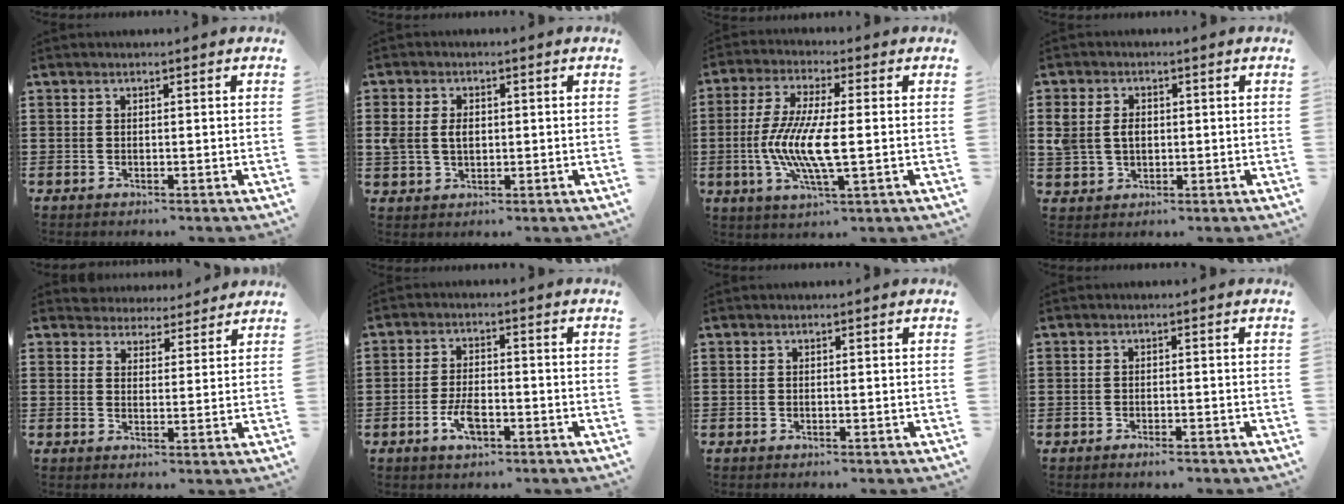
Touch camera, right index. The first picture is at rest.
{"total": 3.5, "force": [0.3, 2.5, 2.4], "torque": [-0.059, 0.007, 0.001]}
{"total": 9.0, "force": [-1.5, 2.0, 8.7], "torque": [-0.191, -0.016, -0.036]}
{"total": 3.6, "force": [0.3, 2.9, 2.2], "torque": [-0.065, 0.005, -0.001]}
{"total": 3.5, "force": [3.3, 1.0, -0.6], "torque": [-0.006, -0.009, 0.064]}
{"total": 4.7, "force": [-2.1, 2.1, 3.7], "torque": [-0.083, 0.000, -0.043]}
{"total": 0.0}
{"total": 1.4, "force": [-1.2, -0.1, 0.6], "torque": [-0.015, -0.006, -0.022]}